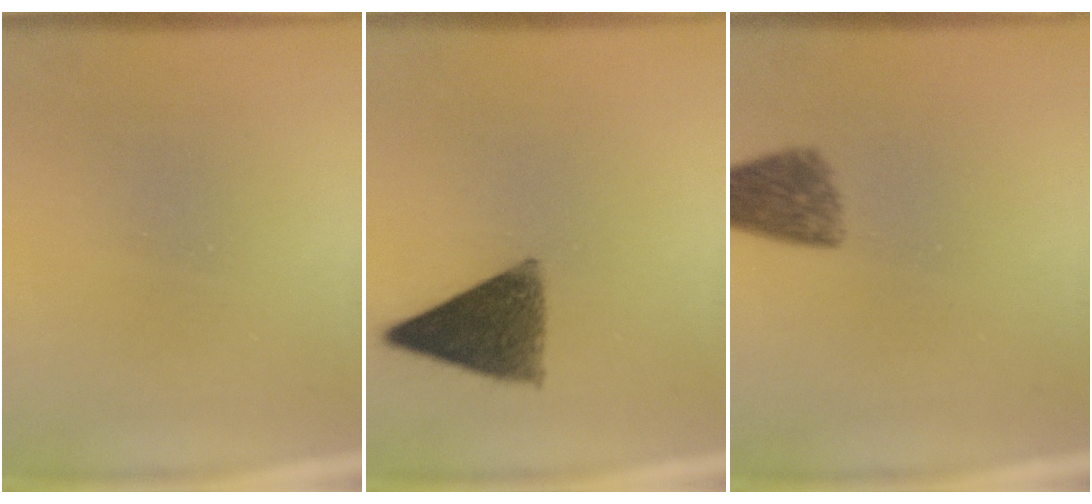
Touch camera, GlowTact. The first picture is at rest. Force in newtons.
{"total": 10.1}
{"total": 6.2}